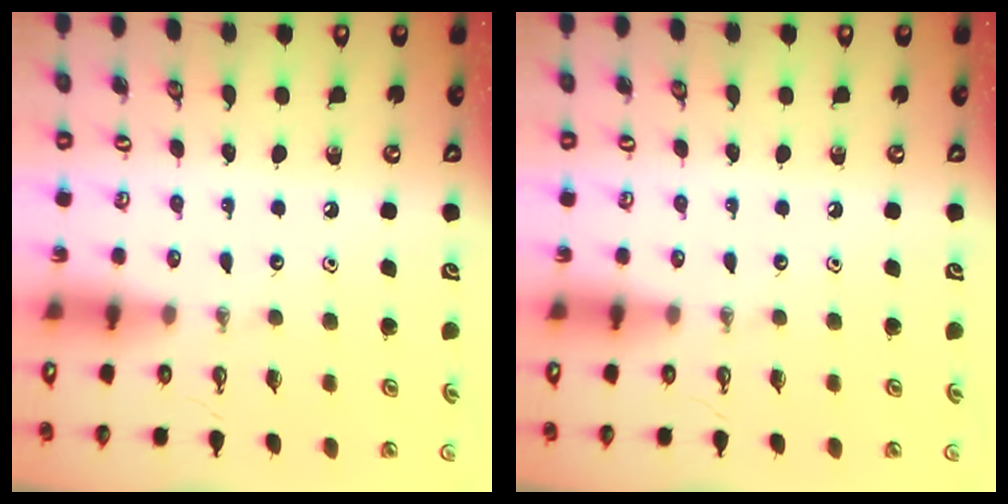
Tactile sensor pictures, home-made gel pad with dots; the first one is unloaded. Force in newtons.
{"total": 0.0}